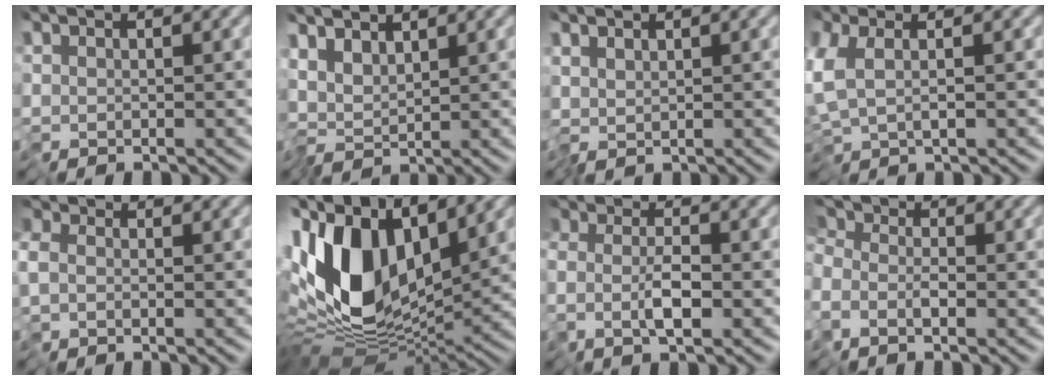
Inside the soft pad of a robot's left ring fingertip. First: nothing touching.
{"total": 2.1, "force": [0.9, 1.3, 1.4], "torque": [-0.030, -0.002, 0.008]}
{"total": 0.8, "force": [0.3, 0.5, 0.5], "torque": [-0.015, -0.002, 0.005]}
{"total": 3.6, "force": [-0.7, 1.9, 3.0], "torque": [-0.075, -0.003, -0.010]}
{"total": 1.6, "force": [-1.0, 1.1, 0.5], "torque": [-0.014, -0.006, -0.025]}
{"total": 12.5, "force": [2.1, 7.2, 10.0], "torque": [-0.207, -0.011, 0.029]}
{"total": 2.1, "force": [-1.3, 0.6, 1.5], "torque": [-0.027, -0.009, -0.027]}
{"total": 3.0, "force": [-1.9, 1.8, 1.4], "torque": [-0.021, -0.009, -0.045]}